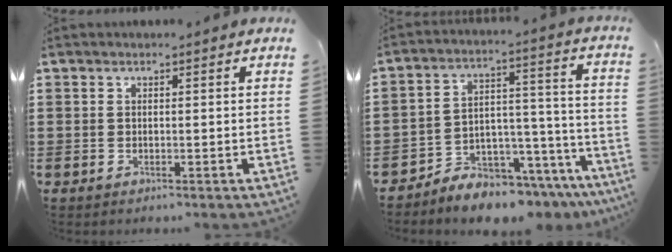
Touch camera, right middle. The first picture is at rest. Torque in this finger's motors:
{"motor_torque": [1.24, -0.90, 0.62, 0.16]}